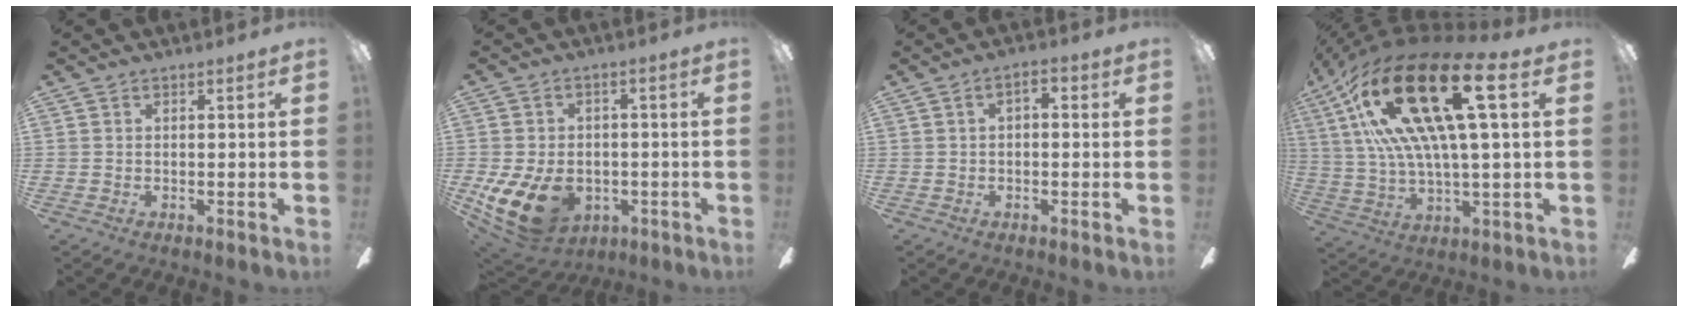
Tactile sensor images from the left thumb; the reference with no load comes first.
{"total": 15.4, "force": [-5.1, 10.0, 10.4], "torque": [-0.216, 0.024, -0.082]}
{"total": 2.5, "force": [-0.3, 1.4, 2.1], "torque": [-0.031, 0.008, -0.010]}
{"total": 28.9, "force": [10.5, 9.8, 25.1], "torque": [-0.510, -0.042, 0.164]}